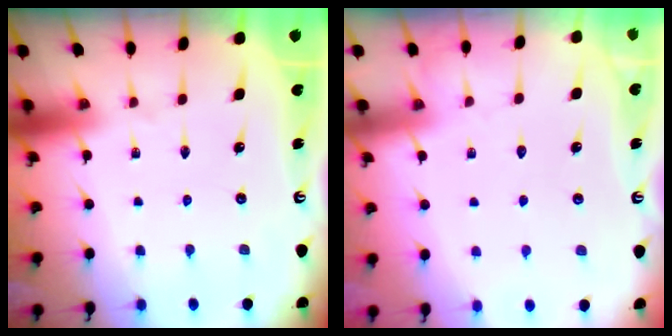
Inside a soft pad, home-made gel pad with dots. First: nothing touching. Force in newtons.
{"total": 2.9, "press": 2.8, "slide": 0.4}